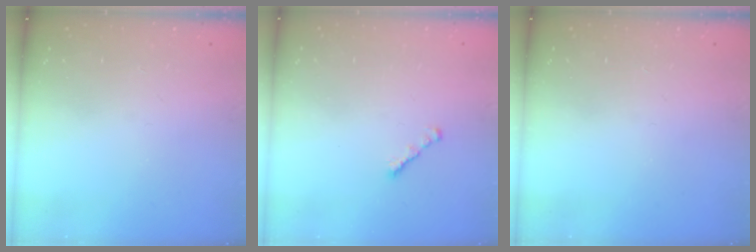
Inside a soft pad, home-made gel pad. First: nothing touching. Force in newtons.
{"total": 1.3, "press": 1.2, "slide": 0.5}
{"total": 0.0}